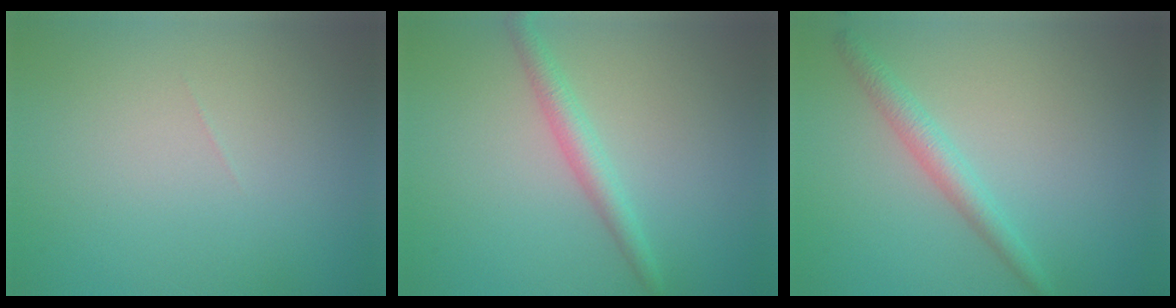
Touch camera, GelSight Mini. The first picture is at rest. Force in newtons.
{"total": 2.3, "press": 2.3, "slide": 0.0}
{"total": 2.2, "press": 2.2, "slide": 0.1}